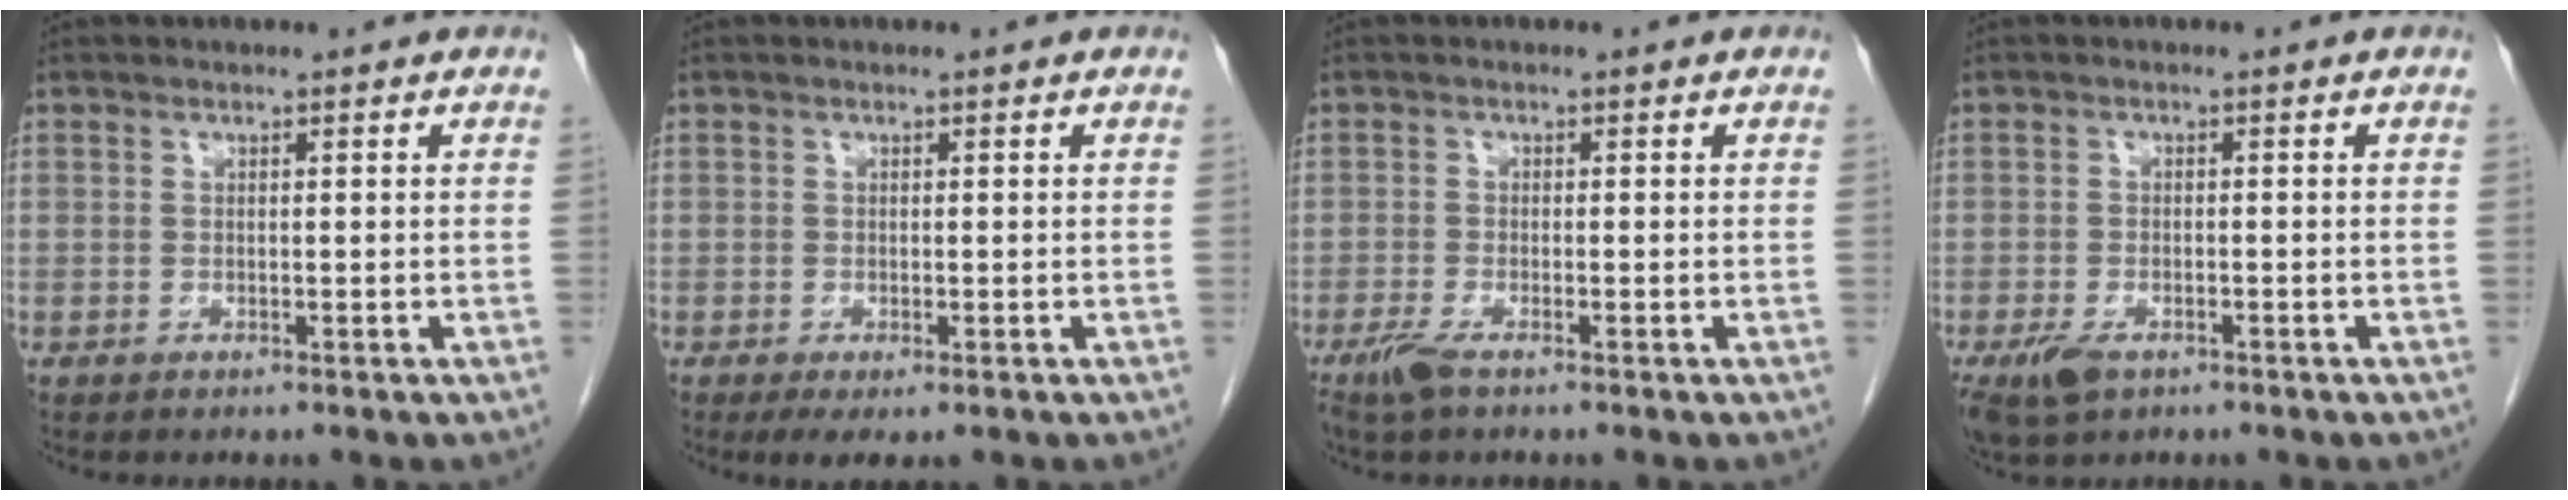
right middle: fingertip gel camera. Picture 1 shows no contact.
{"total": 2.5, "force": [-1.4, 0.9, 1.9], "torque": [-0.029, -0.006, -0.016]}
{"total": 2.7, "force": [-1.8, 0.4, 1.9], "torque": [-0.044, -0.006, -0.038]}
{"total": 4.8, "force": [-2.8, 2.5, 3.0], "torque": [-0.060, -0.007, -0.044]}